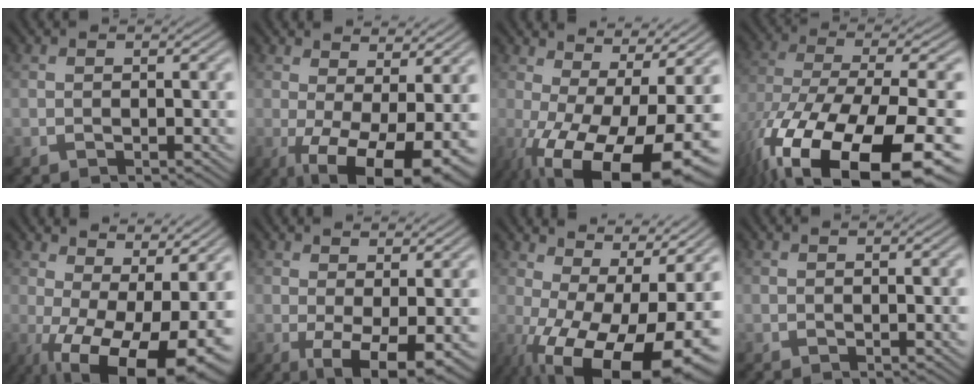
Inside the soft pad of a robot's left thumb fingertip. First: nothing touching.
{"total": 11.6, "force": [-2.1, 4.7, 10.4], "torque": [-0.159, -0.001, -0.025]}
{"total": 17.8, "force": [-5.8, 6.8, 15.5], "torque": [-0.253, -0.022, -0.083]}
{"total": 20.1, "force": [-11.6, 7.4, 14.6], "torque": [-0.268, -0.064, -0.160]}
{"total": 16.2, "force": [-2.1, 6.9, 14.5], "torque": [-0.214, -0.016, -0.015]}
{"total": 5.8, "force": [-0.4, 2.0, 5.4], "torque": [-0.094, -0.009, -0.006]}
{"total": 18.3, "force": [-3.8, 8.1, 15.9], "torque": [-0.226, -0.020, -0.042]}
{"total": 0.0}